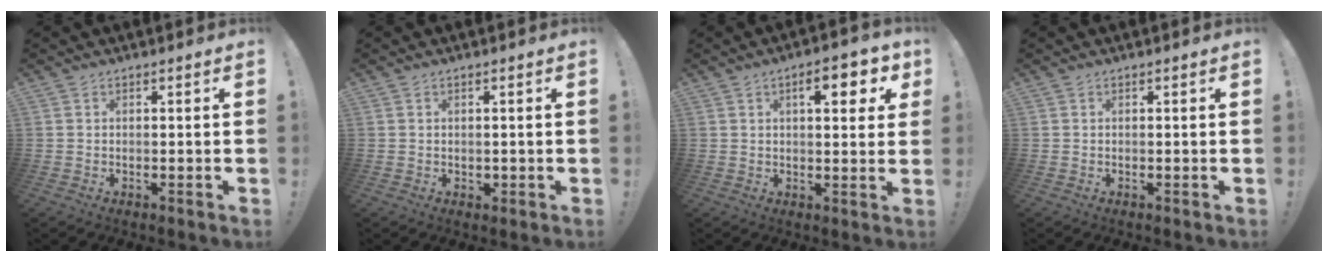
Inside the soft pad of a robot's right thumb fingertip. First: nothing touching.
{"total": 1.0, "force": [0.3, 0.9, 0.2], "torque": [0.003, 0.000, 0.003]}
{"total": 8.3, "force": [3.3, 2.7, 7.1], "torque": [-0.083, -0.010, 0.045]}
{"total": 0.0}